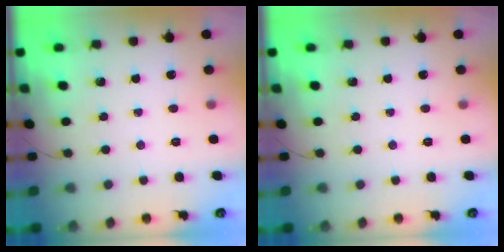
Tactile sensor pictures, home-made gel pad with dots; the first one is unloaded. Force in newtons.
{"total": 0.0}